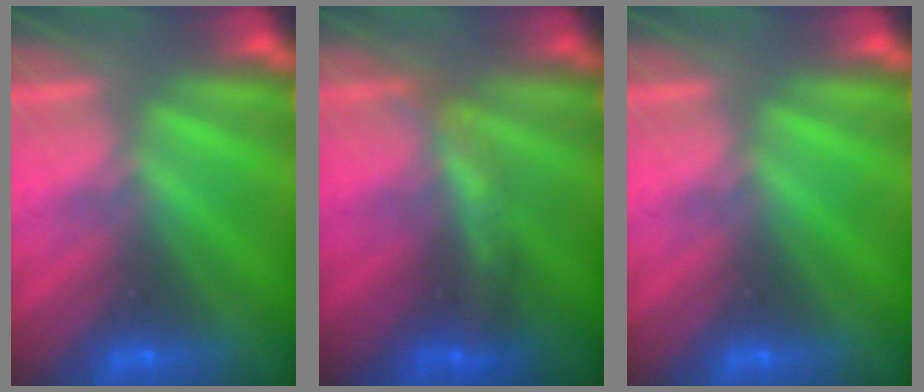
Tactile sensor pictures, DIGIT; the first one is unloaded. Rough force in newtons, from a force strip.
{"total": 2.0}
{"total": 0.0}